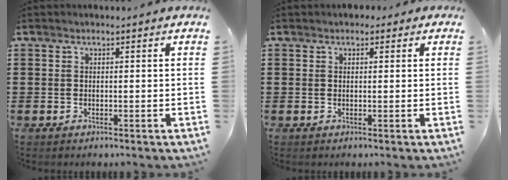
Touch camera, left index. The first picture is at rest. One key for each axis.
{"total": 1.0, "fx": 0.5, "fy": 0.8, "fz": 0.5, "tx": -0.011, "ty": 0.007, "tz": 0.009}